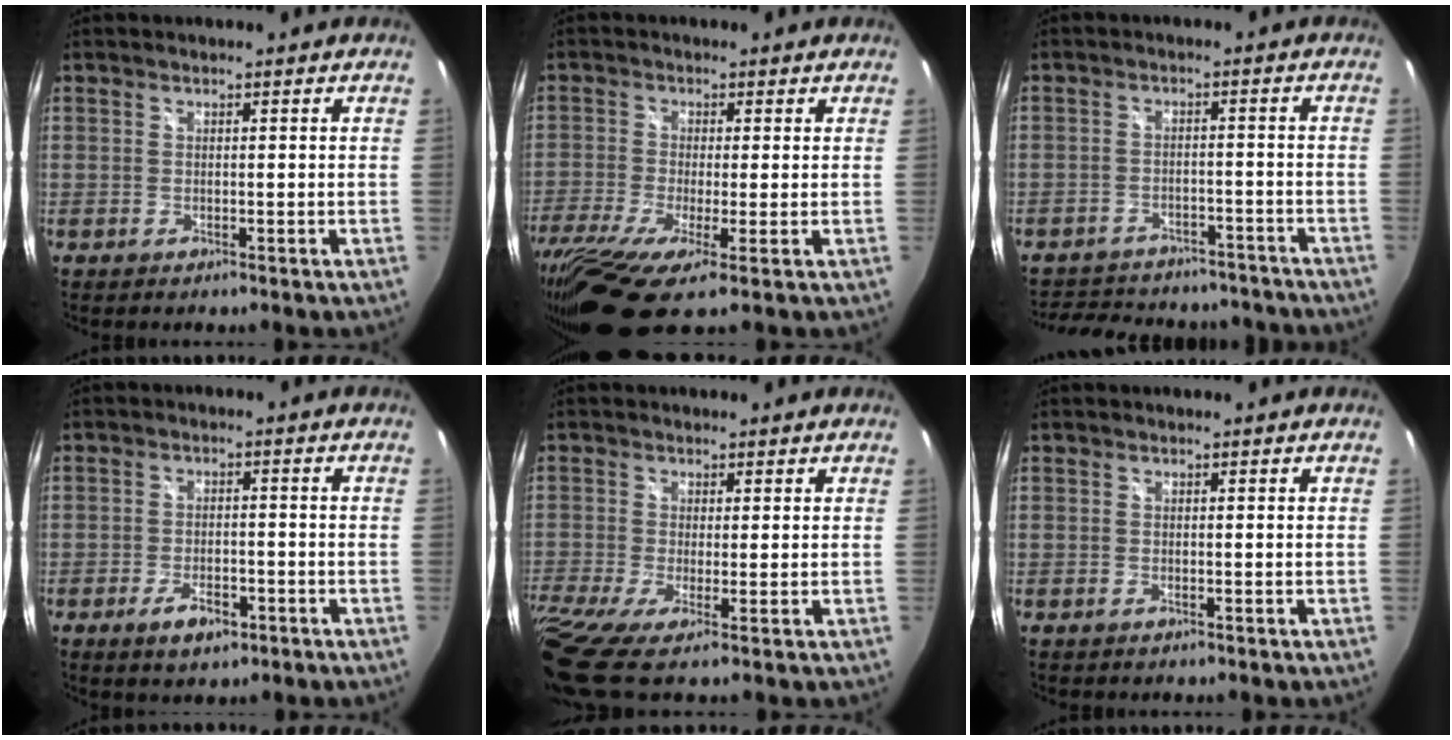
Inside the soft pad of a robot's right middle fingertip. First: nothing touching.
{"total": 13.8, "force": [-6.9, 2.8, 11.5], "torque": [-0.248, -0.064, -0.128]}
{"total": 18.9, "force": [-16.1, 7.4, 6.5], "torque": [-0.141, 0.017, -0.202]}
{"total": 5.2, "force": [-2.9, 2.4, 3.6], "torque": [-0.077, -0.003, -0.045]}
{"total": 8.5, "force": [-2.9, 1.3, 7.8], "torque": [-0.167, -0.039, -0.063]}
{"total": 0.0}